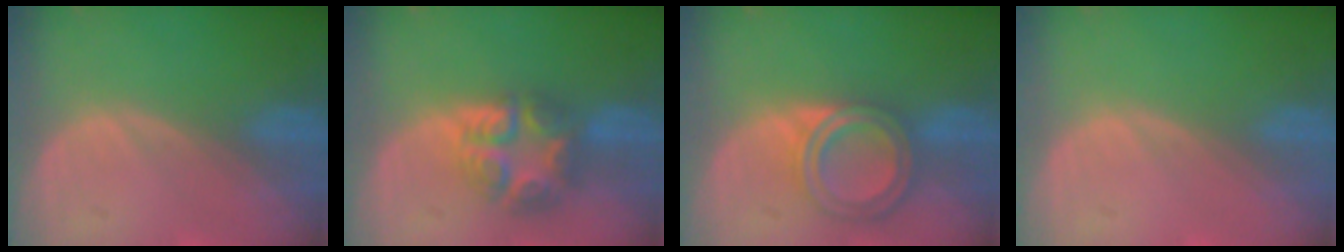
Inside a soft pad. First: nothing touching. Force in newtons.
{"total": 7.7, "press": 6.7, "slide": 3.7}
{"total": 6.7, "press": 6.0, "slide": 3.1}
{"total": 0.0}